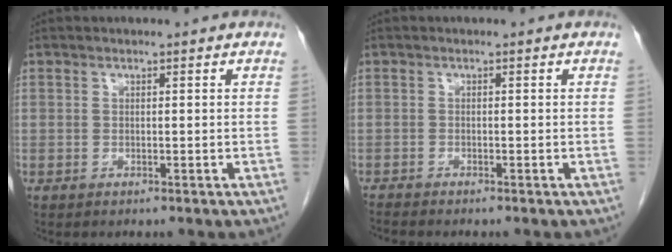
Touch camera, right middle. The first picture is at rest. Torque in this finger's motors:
{"motor_torque": [0.62, -1.40, 0.04, 0.09]}